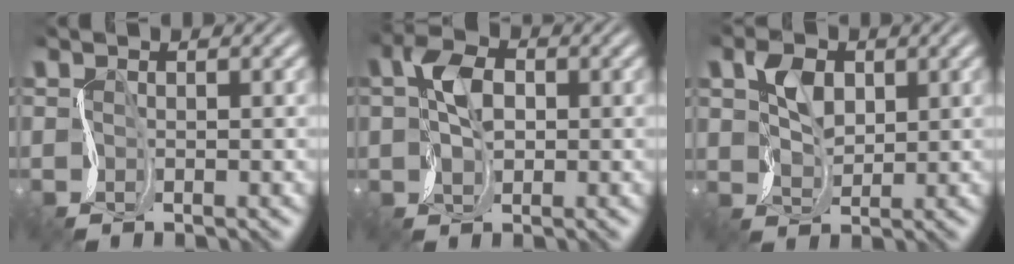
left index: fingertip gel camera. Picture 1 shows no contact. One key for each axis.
{"total": 3.6, "fx": 0.7, "fy": 2.4, "fz": 2.7, "tx": -0.053, "ty": 0.012, "tz": 0.004}
{"total": 2.6, "fx": 1.5, "fy": 1.6, "fz": 1.5, "tx": -0.039, "ty": 0.010, "tz": 0.026}